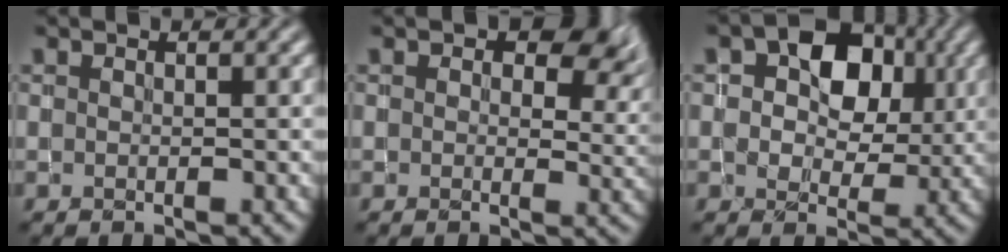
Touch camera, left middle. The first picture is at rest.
{"total": 5.7, "force": [2.1, 3.6, 3.9], "torque": [-0.050, -0.005, 0.030]}
{"total": 7.7, "force": [2.0, 5.3, 5.2], "torque": [-0.078, 0.011, 0.012]}